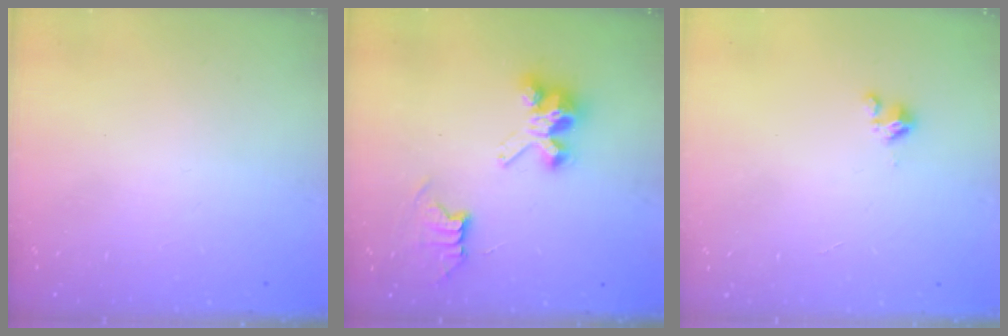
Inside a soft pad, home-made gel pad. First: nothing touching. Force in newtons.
{"total": 8.4, "press": 8.3, "slide": 0.6}
{"total": 2.4, "press": 2.4, "slide": 0.3}